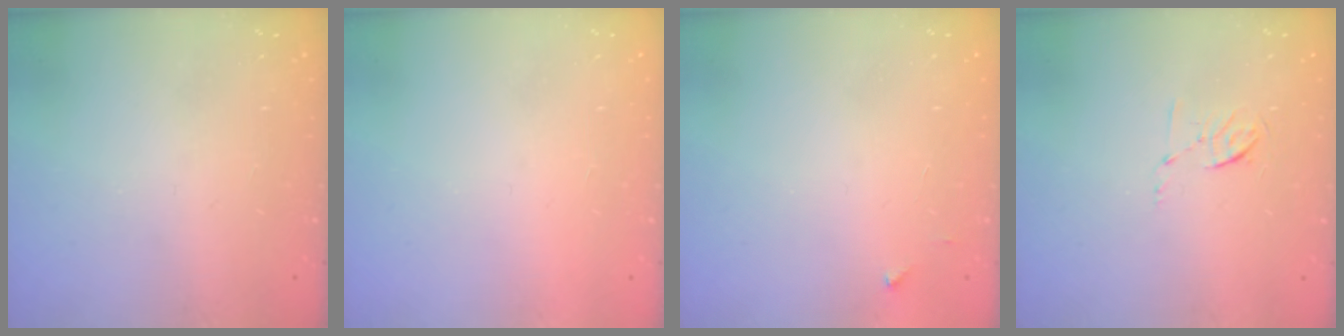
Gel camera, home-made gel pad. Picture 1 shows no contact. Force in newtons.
{"total": 1.5, "press": 1.5, "slide": 0.1}
{"total": 2.0, "press": 2.0, "slide": 0.2}
{"total": 5.4, "press": 5.1, "slide": 1.8}